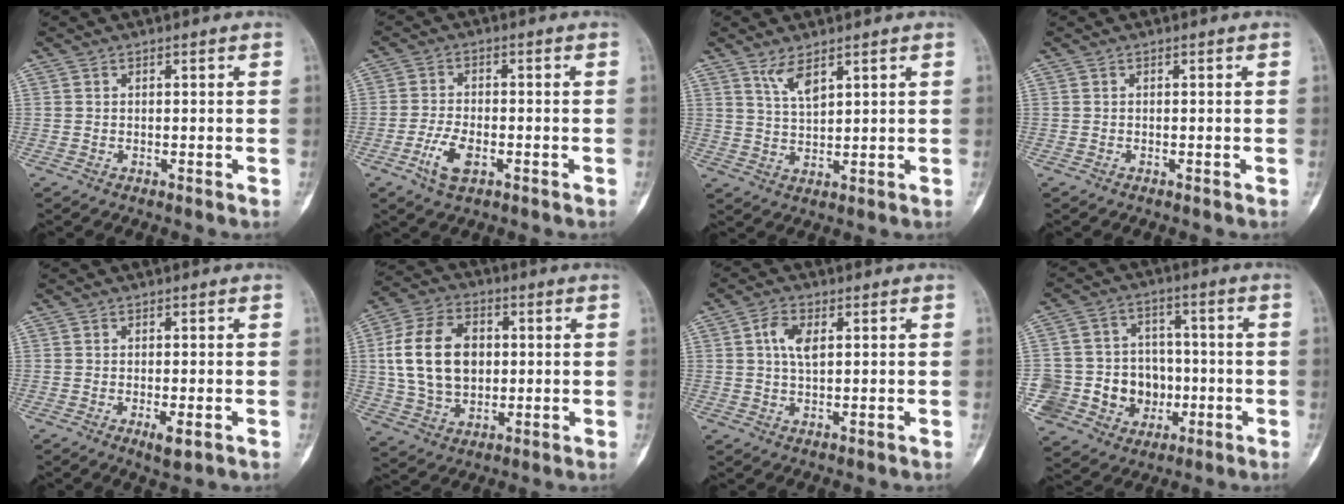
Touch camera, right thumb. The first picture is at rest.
{"total": 5.9, "force": [-2.6, 2.8, 4.5], "torque": [-0.091, 0.010, -0.047]}
{"total": 4.5, "force": [2.8, 1.4, 3.1], "torque": [-0.059, -0.020, 0.062]}
{"total": 0.0}
{"total": 3.0, "force": [-1.1, 0.8, 2.7], "torque": [-0.045, -0.008, -0.013]}
{"total": 15.6, "force": [1.7, 10.9, 11.0], "torque": [-0.177, 0.009, 0.031]}
{"total": 4.9, "force": [1.2, 2.4, 4.0], "torque": [-0.081, -0.002, 0.021]}
{"total": 15.6, "force": [-3.0, 14.1, 5.9], "torque": [-0.076, 0.047, -0.036]}